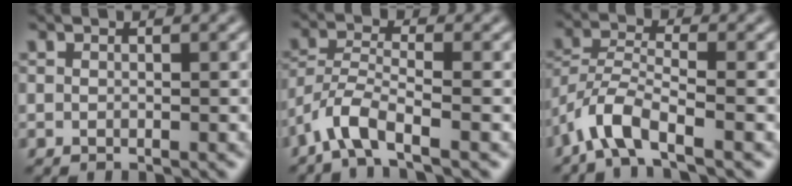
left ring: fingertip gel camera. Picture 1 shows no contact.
{"total": 4.2, "force": [-2.9, 0.9, 2.9], "torque": [-0.059, 0.002, -0.068]}
{"total": 4.9, "force": [-3.3, 1.3, 3.3], "torque": [-0.064, 0.001, -0.074]}